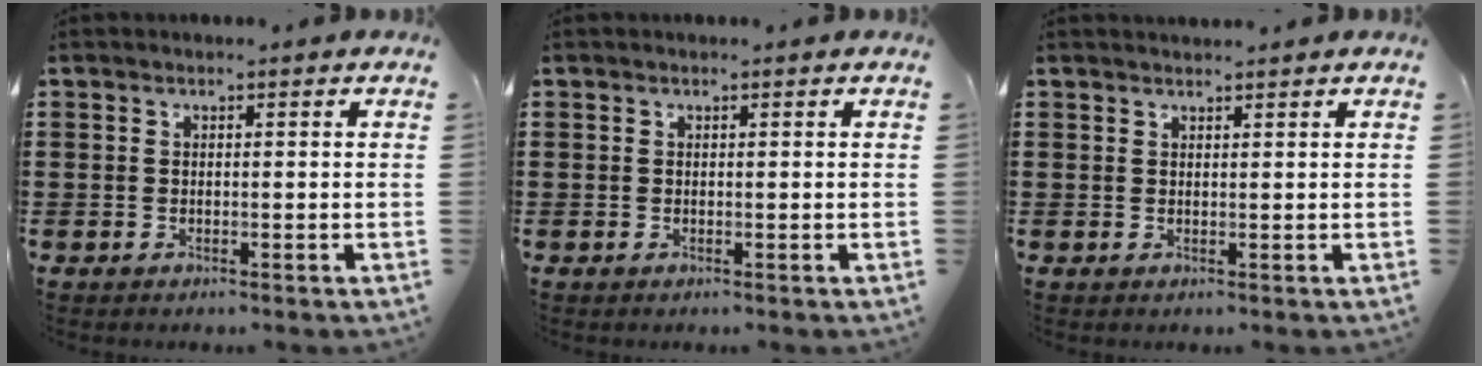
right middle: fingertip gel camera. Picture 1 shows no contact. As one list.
[{"total": 0.0}, {"total": 1.0, "force": [1.0, -0.1, 0.0], "torque": [-0.001, -0.004, 0.019]}]